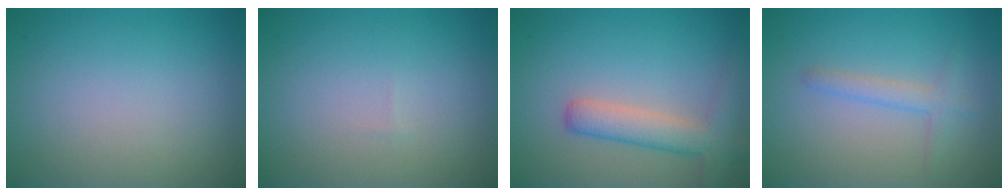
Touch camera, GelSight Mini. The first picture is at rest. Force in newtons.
{"total": 0.0}
{"total": 4.2, "press": 4.2, "slide": 0.2}
{"total": 1.8, "press": 1.8, "slide": 0.1}